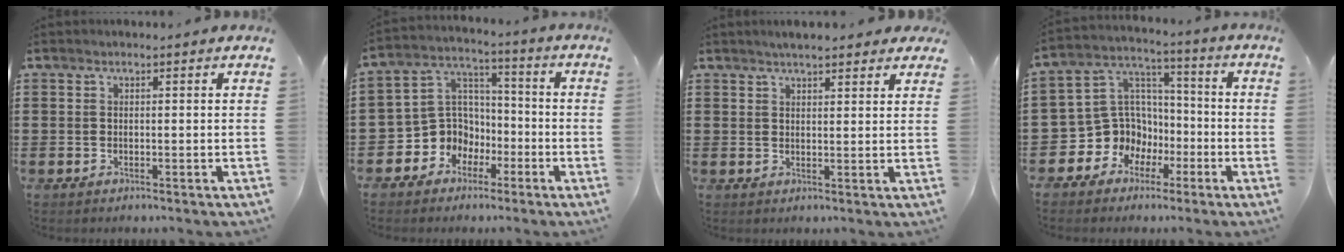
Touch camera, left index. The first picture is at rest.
{"total": 7.3, "force": [-2.5, 6.9, 0.6], "torque": [-0.054, 0.002, -0.051]}
{"total": 2.9, "force": [2.6, 0.5, 1.2], "torque": [-0.030, 0.004, 0.047]}
{"total": 8.9, "force": [-2.6, 8.4, 1.2], "torque": [-0.076, -0.004, -0.045]}